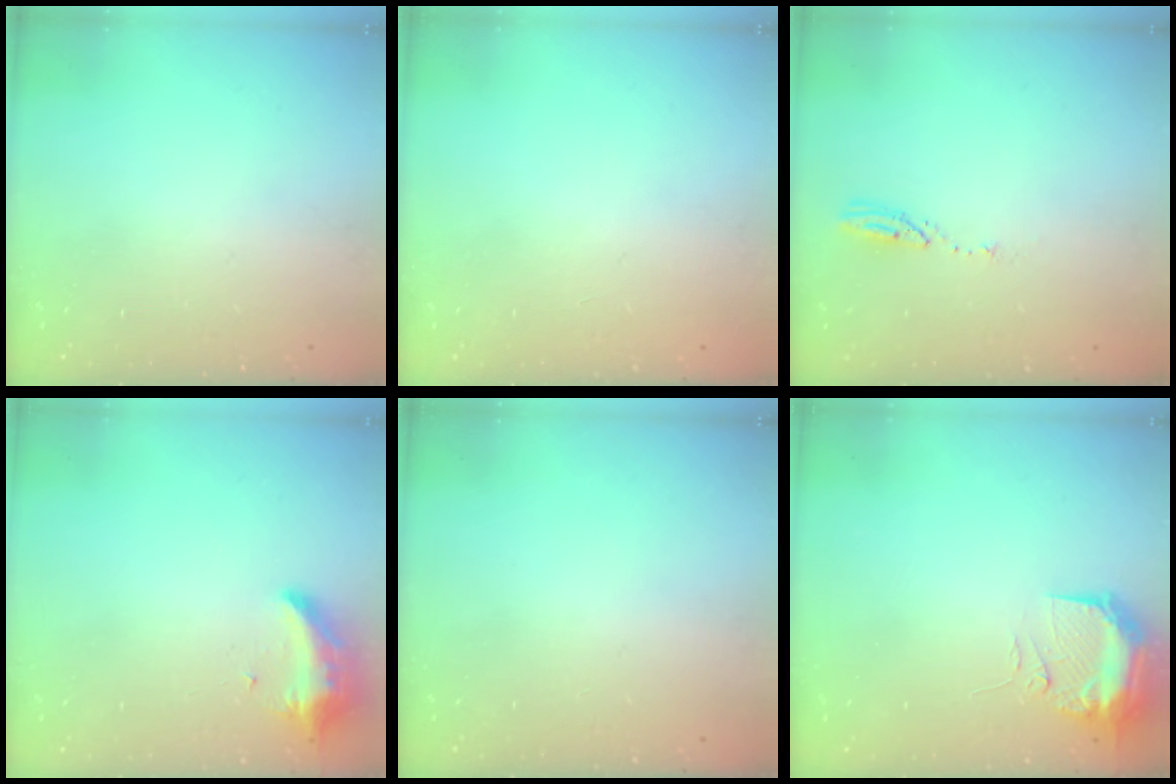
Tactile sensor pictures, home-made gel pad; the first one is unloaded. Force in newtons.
{"total": 1.0, "press": 0.0, "slide": 1.0}
{"total": 4.1, "press": 4.1, "slide": 0.3}
{"total": 8.6, "press": 8.6, "slide": 0.3}
{"total": 12.1, "press": 3.1, "slide": 11.7}
{"total": 10.0, "press": 9.9, "slide": 1.6}